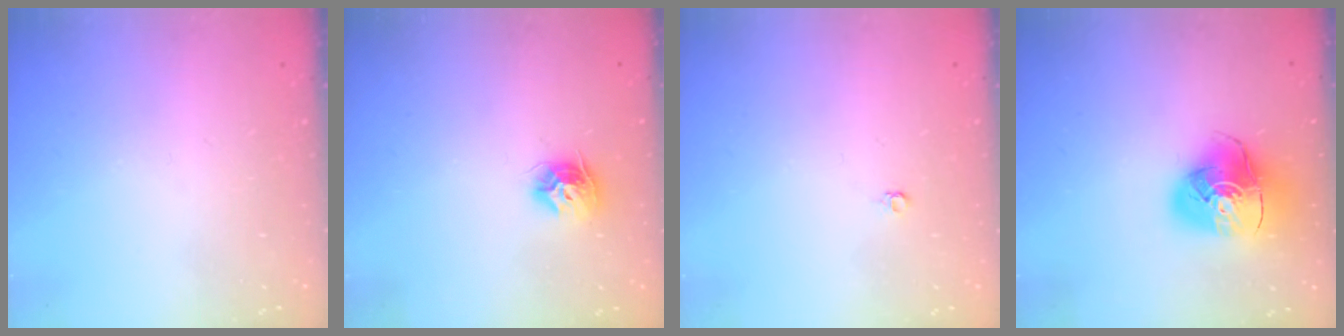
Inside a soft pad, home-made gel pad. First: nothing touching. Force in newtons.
{"total": 9.3, "press": 9.3, "slide": 0.2}
{"total": 3.3, "press": 3.3, "slide": 0.3}
{"total": 12.2, "press": 12.1, "slide": 1.6}